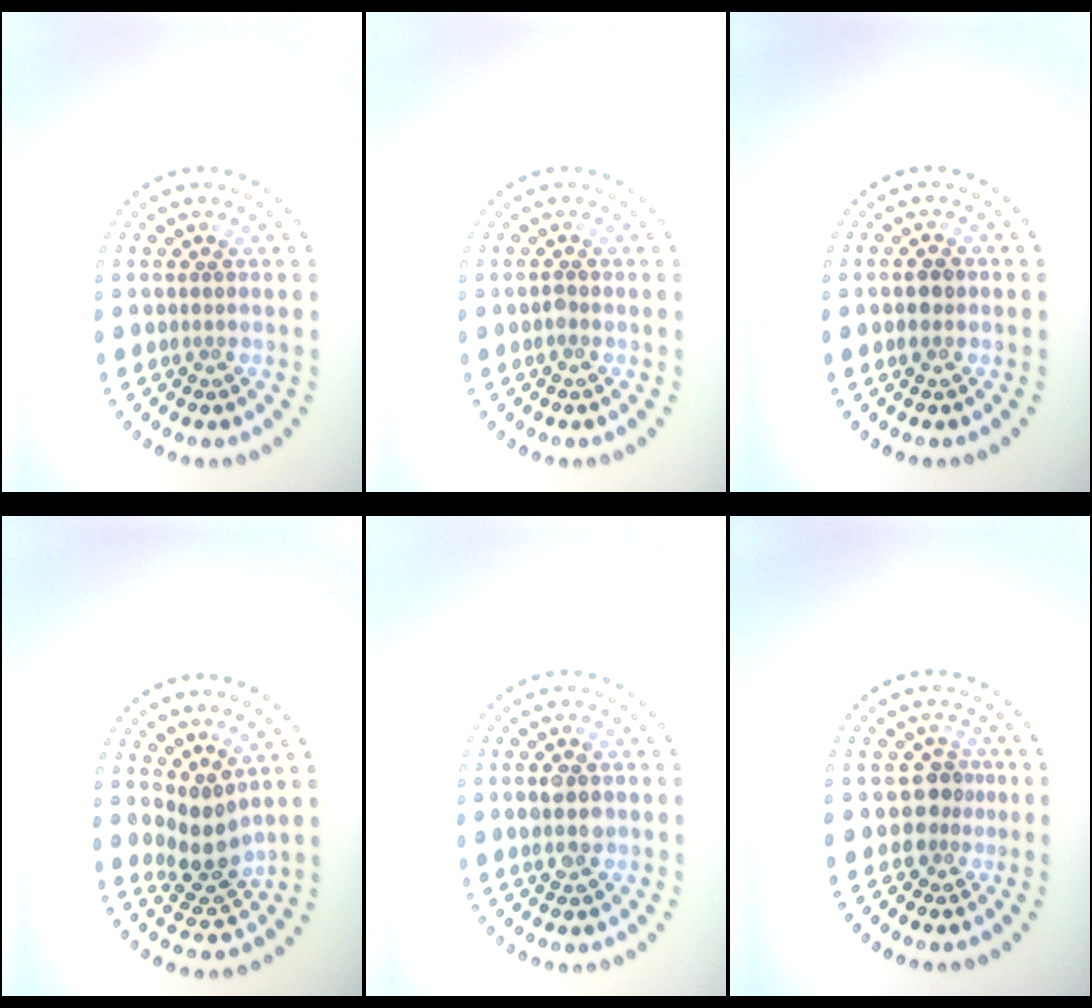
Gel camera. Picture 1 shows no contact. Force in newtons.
{"total": 0.6, "press": 0.4, "slide": 0.4}
{"total": 1.7, "press": 1.7, "slide": 0.1}
{"total": 3.4, "press": 2.7, "slide": 2.1}
{"total": 2.7, "press": 2.7, "slide": 0.1}
{"total": 2.4, "press": 1.8, "slide": 1.6}